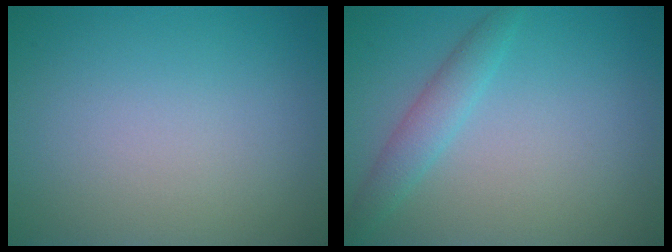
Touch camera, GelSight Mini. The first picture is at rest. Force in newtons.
{"total": 2.3, "press": 2.3, "slide": 0.1}